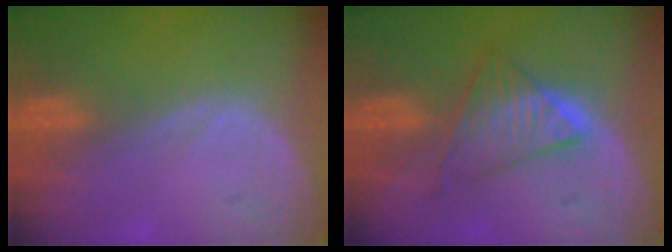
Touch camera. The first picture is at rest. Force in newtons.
{"total": 5.9, "press": 5.8, "slide": 0.8}